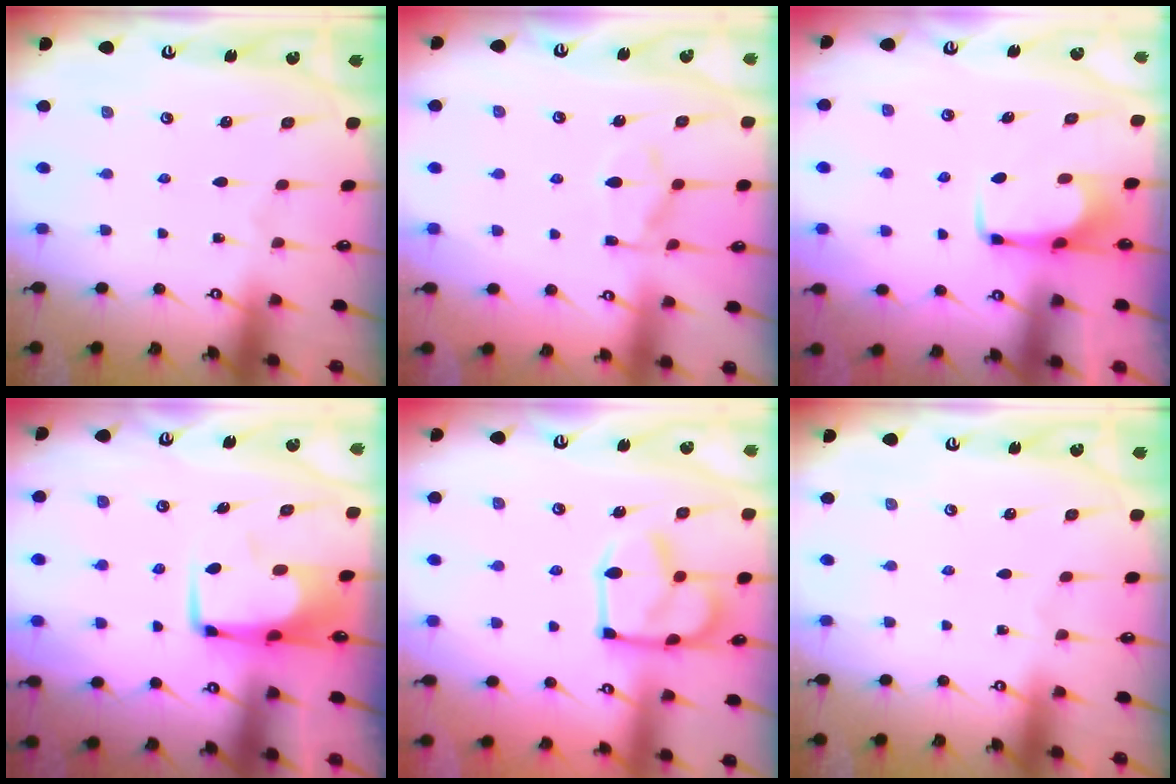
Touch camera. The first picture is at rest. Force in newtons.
{"total": 3.6, "press": 3.3, "slide": 1.3}
{"total": 1.5, "press": 1.5, "slide": 0.5}
{"total": 6.3, "press": 6.2, "slide": 1.0}
{"total": 11.9, "press": 11.8, "slide": 0.7}
{"total": 0.0}